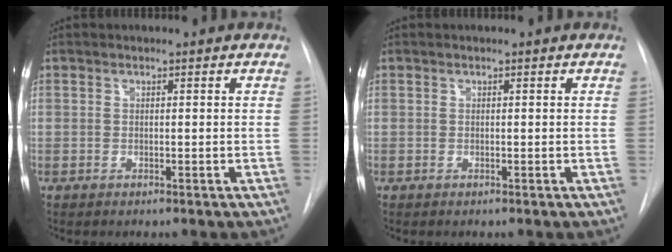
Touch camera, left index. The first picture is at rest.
{"total": 0.0}